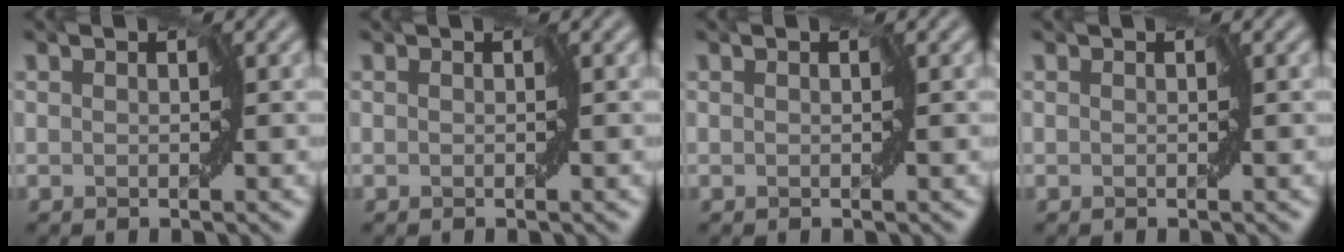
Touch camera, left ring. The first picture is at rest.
{"total": 0.0}
{"total": 0.0}
{"total": 0.0}